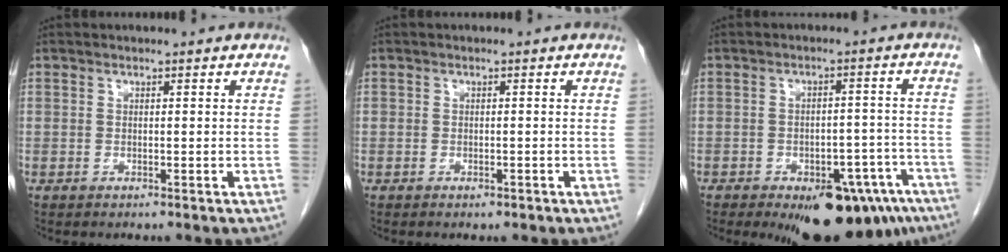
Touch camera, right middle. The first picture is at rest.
{"total": 1.2, "force": [-0.7, 0.8, 0.5], "torque": [-0.009, 0.002, -0.005]}
{"total": 15.2, "force": [-10.0, 5.9, 9.8], "torque": [-0.080, 0.019, -0.134]}